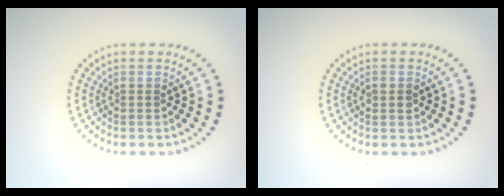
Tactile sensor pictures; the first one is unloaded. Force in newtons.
{"total": 1.3, "press": 1.3, "slide": 0.1}